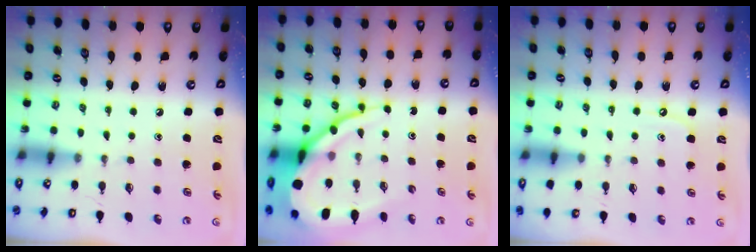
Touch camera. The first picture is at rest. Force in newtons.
{"total": 16.3, "press": 16.2, "slide": 1.5}
{"total": 3.8, "press": 3.8, "slide": 0.6}